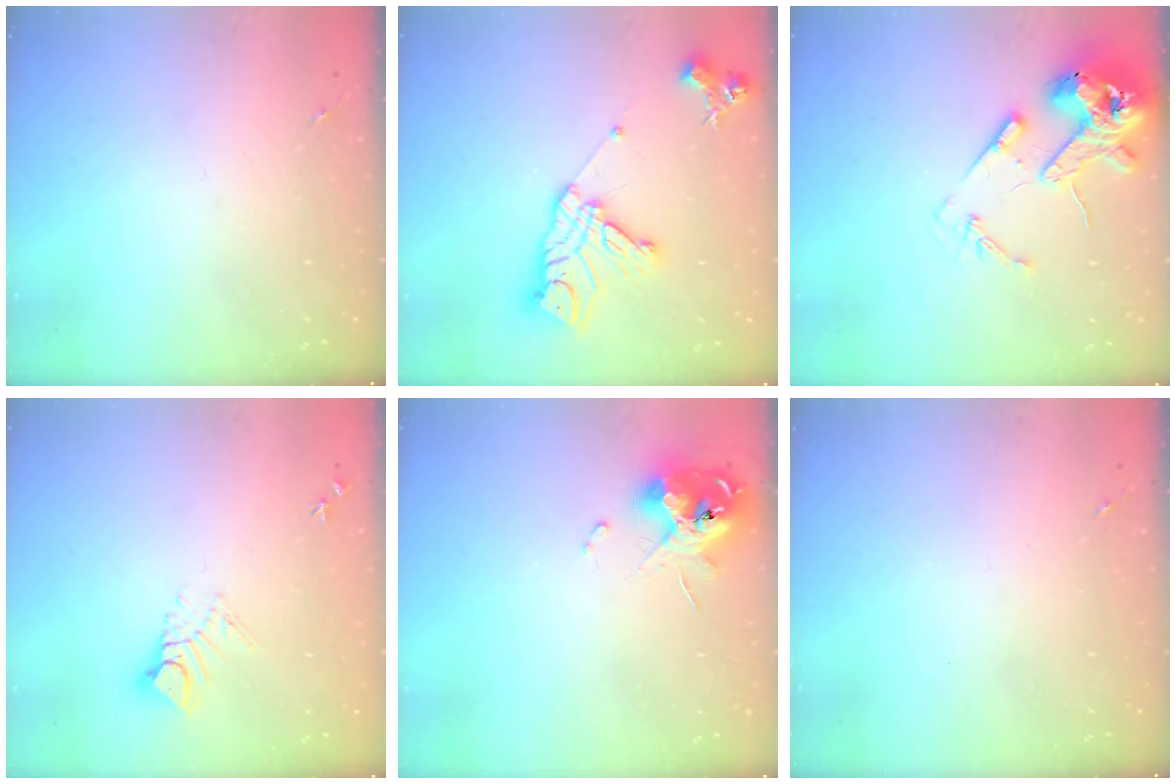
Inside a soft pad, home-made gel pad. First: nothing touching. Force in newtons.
{"total": 16.3, "press": 16.2, "slide": 1.4}
{"total": 14.8, "press": 14.6, "slide": 2.1}
{"total": 7.4, "press": 7.3, "slide": 0.9}
{"total": 12.4, "press": 12.2, "slide": 1.6}
{"total": 0.0}